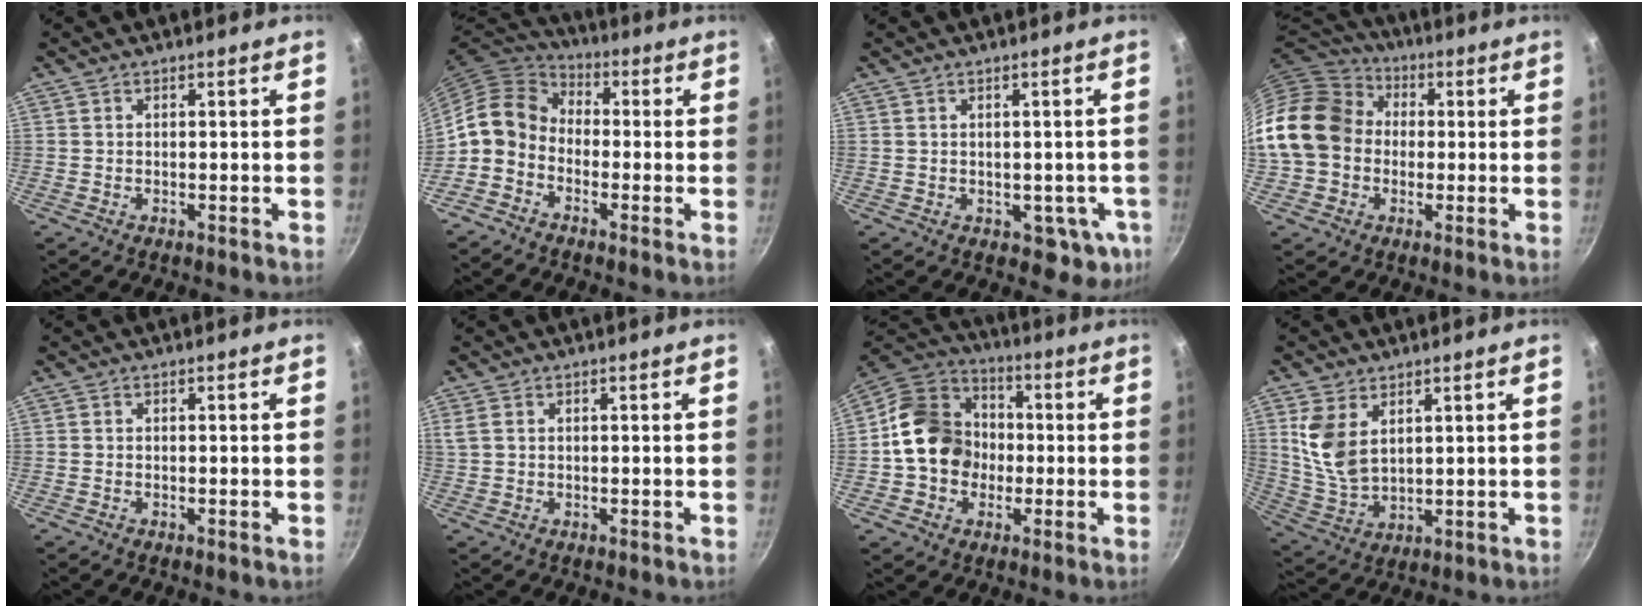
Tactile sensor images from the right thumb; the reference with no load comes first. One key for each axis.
{"total": 9.5, "fx": -2.5, "fy": 7.4, "fz": 5.4, "tx": -0.077, "ty": 0.044, "tz": -0.074}
{"total": 6.1, "fx": -1.0, "fy": 4.2, "fz": 4.4, "tx": -0.021, "ty": 0.010, "tz": -0.004}
{"total": 17.8, "fx": 0.5, "fy": 14.7, "fz": 10.0, "tx": -0.172, "ty": 0.041, "tz": 0.002}
{"total": 0.0}
{"total": 1.7, "fx": 0.6, "fy": 1.2, "fz": 1.1, "tx": -0.022, "ty": 0.001, "tz": 0.014}
{"total": 15.1, "fx": -0.9, "fy": 12.9, "fz": 7.8, "tx": -0.104, "ty": 0.035, "tz": -0.025}
{"total": 9.6, "fx": 3.6, "fy": 5.8, "fz": 6.7, "tx": -0.127, "ty": -0.025, "tz": 0.083}